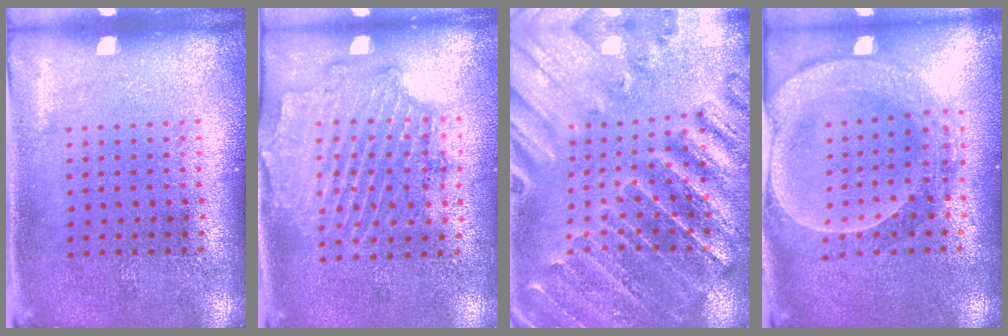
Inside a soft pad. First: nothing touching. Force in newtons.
{"total": 1.8, "press": 1.6, "slide": 0.7}
{"total": 2.0, "press": 2.0, "slide": 0.1}
{"total": 2.2, "press": 2.0, "slide": 0.9}